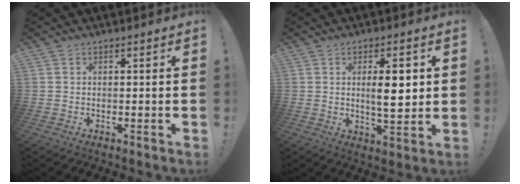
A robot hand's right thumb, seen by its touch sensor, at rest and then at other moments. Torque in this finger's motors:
{"motor_torque": [-0.07, 0.38, 0.28, -0.11, 0.08]}